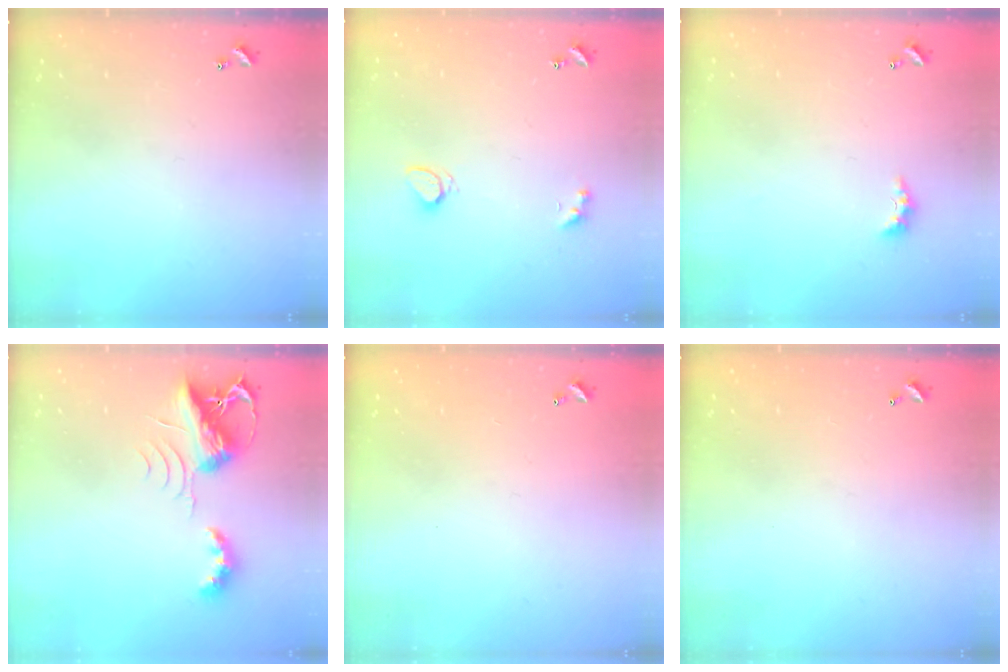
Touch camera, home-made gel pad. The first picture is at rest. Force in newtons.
{"total": 2.1, "press": 2.0, "slide": 0.6}
{"total": 2.3, "press": 2.2, "slide": 0.7}
{"total": 7.7, "press": 7.7, "slide": 0.5}
{"total": 2.9, "press": 2.9, "slide": 0.1}
{"total": 2.9, "press": 2.9, "slide": 0.1}